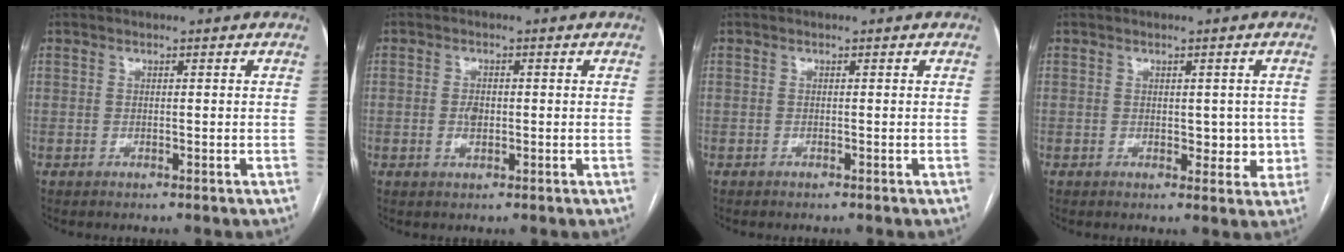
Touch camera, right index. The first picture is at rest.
{"total": 2.1, "force": [-0.3, 1.1, 1.7], "torque": [-0.034, 0.001, -0.003]}
{"total": 0.0}
{"total": 3.9, "force": [-0.3, 2.3, 3.1], "torque": [-0.027, 0.004, 0.000]}